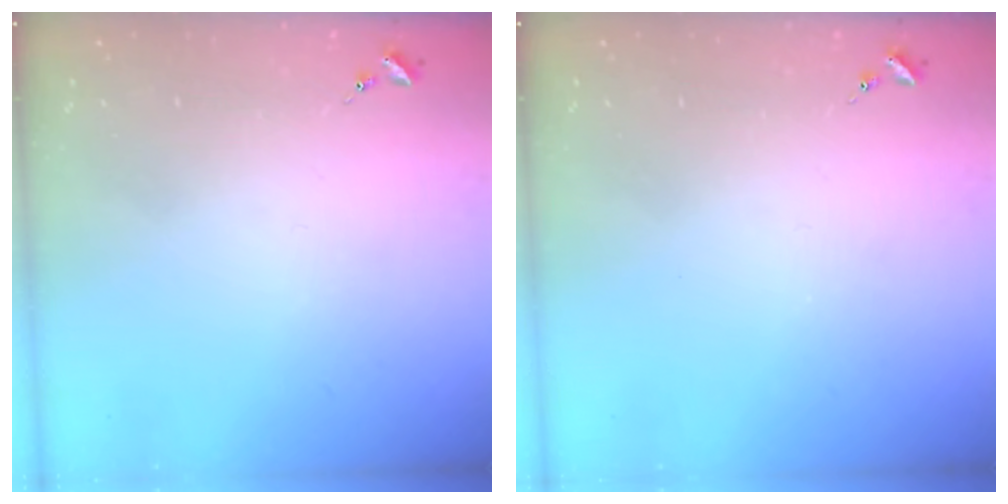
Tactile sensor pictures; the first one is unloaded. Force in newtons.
{"total": 0.0}